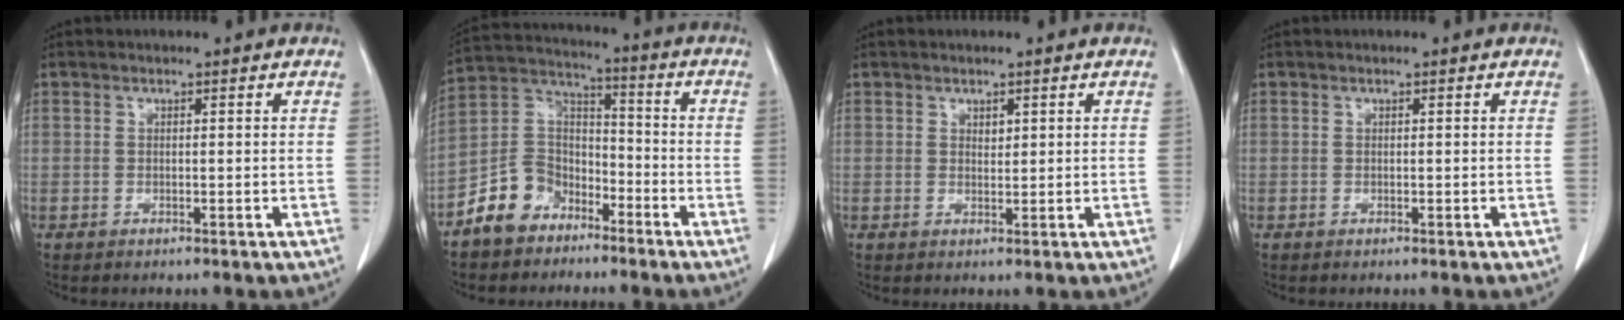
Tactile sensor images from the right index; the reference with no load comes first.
{"total": 9.6, "force": [-6.2, 6.8, 2.6], "torque": [-0.061, 0.036, -0.118]}
{"total": 0.9, "force": [0.6, 0.5, 0.5], "torque": [-0.007, -0.004, 0.011]}
{"total": 0.0}